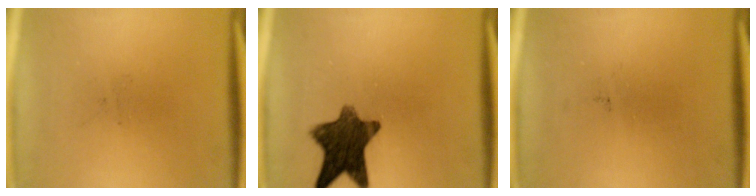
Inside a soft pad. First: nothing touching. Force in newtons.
{"total": 10.7}
{"total": 0.0}